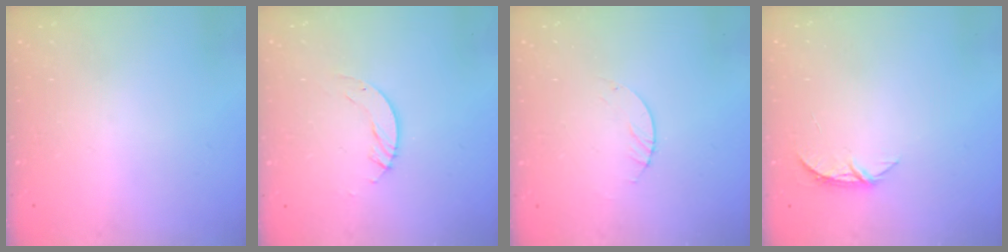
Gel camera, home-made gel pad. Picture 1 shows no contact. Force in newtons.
{"total": 4.0, "press": 4.0, "slide": 0.3}
{"total": 0.9, "press": 0.8, "slide": 0.2}
{"total": 5.7, "press": 5.6, "slide": 0.4}